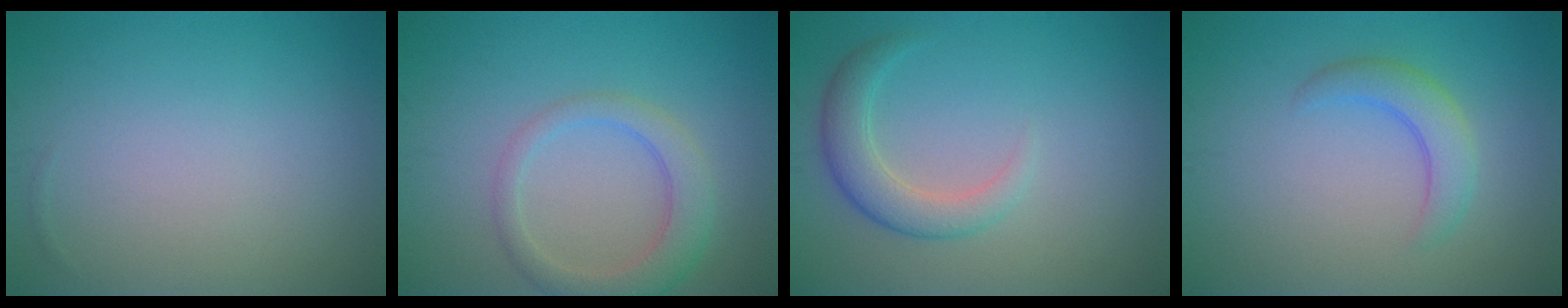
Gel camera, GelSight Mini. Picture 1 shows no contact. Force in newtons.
{"total": 3.5, "press": 3.5, "slide": 0.4}
{"total": 3.2, "press": 3.2, "slide": 0.2}
{"total": 2.9, "press": 2.9, "slide": 0.1}